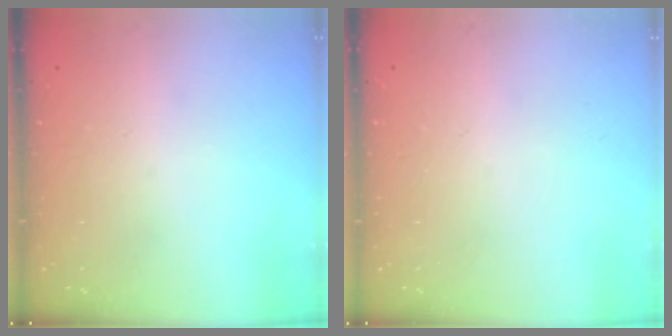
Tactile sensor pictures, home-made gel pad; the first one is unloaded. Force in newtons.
{"total": 0.0}